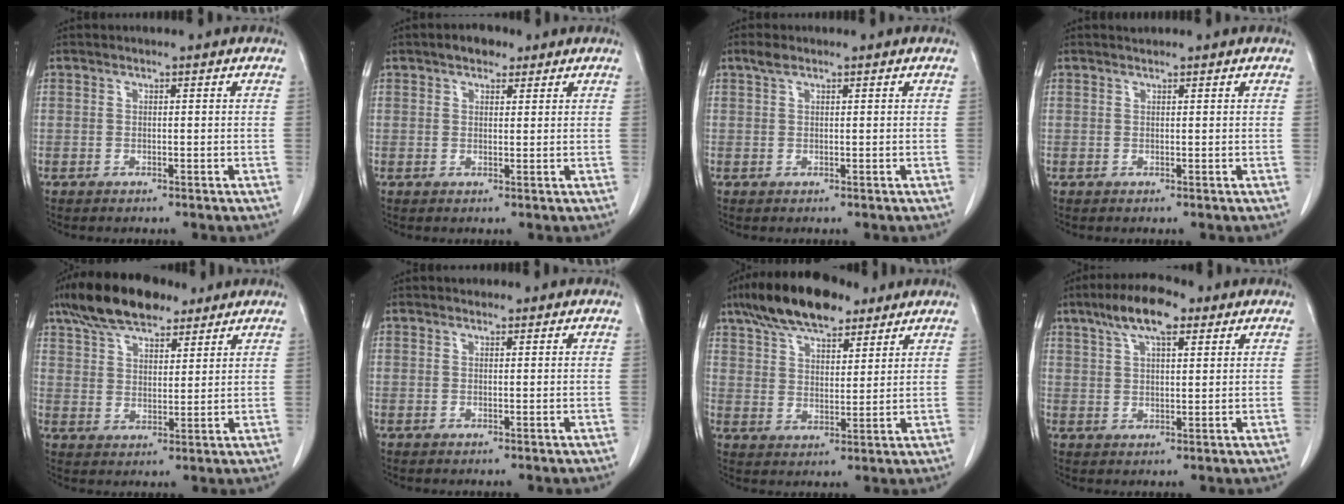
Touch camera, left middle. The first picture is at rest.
{"total": 3.0, "force": [2.0, 1.6, 1.5], "torque": [-0.025, 0.010, 0.030]}
{"total": 1.4, "force": [1.0, 0.5, 0.8], "torque": [-0.019, 0.011, 0.019]}
{"total": 0.6, "force": [0.6, 0.0, 0.0], "torque": [-0.011, 0.003, 0.013]}
{"total": 12.6, "force": [9.5, 4.7, 6.8], "torque": [-0.125, 0.026, 0.167]}
{"total": 0.8, "force": [0.7, 0.4, 0.1], "torque": [-0.007, 0.004, 0.010]}
{"total": 13.2, "force": [9.7, 4.7, 7.6], "torque": [-0.136, 0.023, 0.169]}
{"total": 8.3, "force": [5.1, 2.4, 6.1], "torque": [-0.116, 0.017, 0.087]}